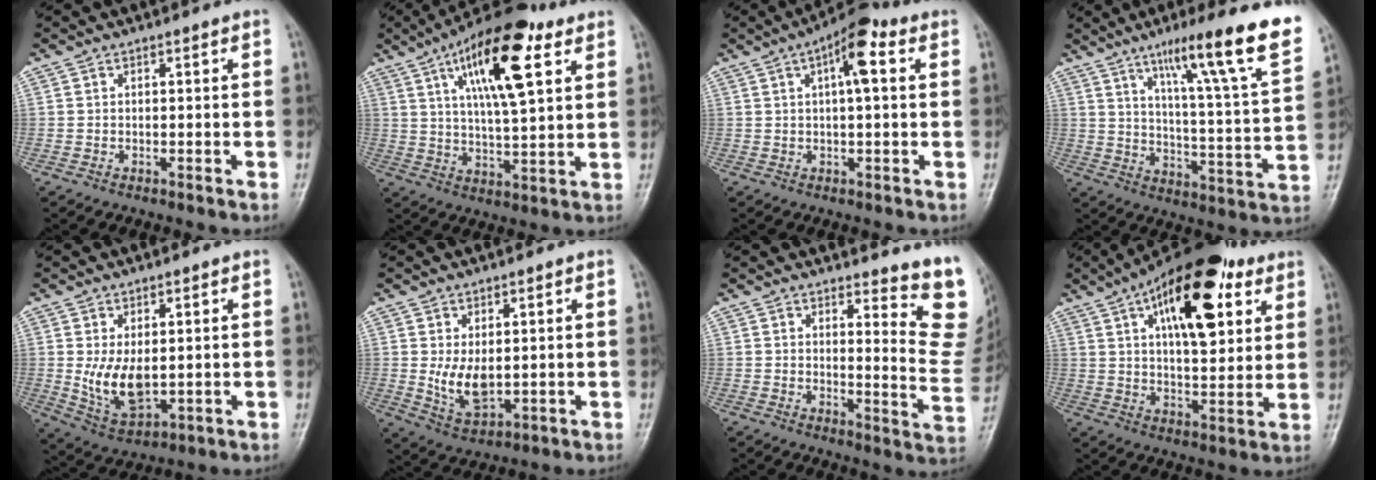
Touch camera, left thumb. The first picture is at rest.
{"total": 18.1, "force": [8.1, 5.8, 15.1], "torque": [-0.227, -0.017, 0.130]}
{"total": 8.3, "force": [2.7, 2.7, 7.3], "torque": [-0.108, 0.017, 0.032]}
{"total": 21.9, "force": [12.8, 1.8, 17.7], "torque": [-0.239, -0.044, 0.188]}
{"total": 8.3, "force": [0.4, 4.8, 6.8], "torque": [-0.113, -0.018, 0.024]}
{"total": 6.6, "force": [0.6, 3.8, 5.3], "torque": [-0.087, -0.019, 0.024]}
{"total": 12.1, "force": [8.7, 4.1, 7.4], "torque": [-0.046, -0.081, 0.089]}
{"total": 21.4, "force": [9.4, 9.7, 16.6], "torque": [-0.220, -0.017, 0.143]}